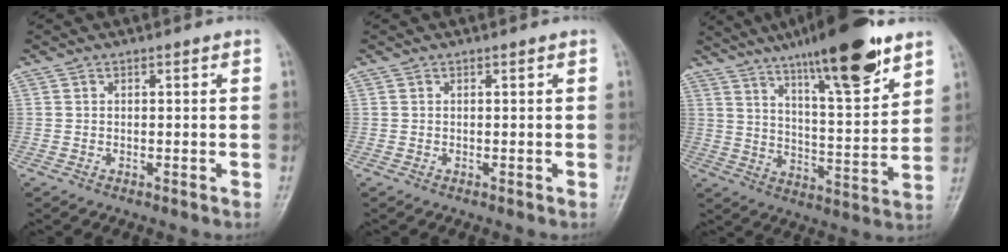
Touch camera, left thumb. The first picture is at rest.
{"total": 0.0}
{"total": 19.7, "force": [13.2, 3.7, 14.1], "torque": [-0.197, -0.062, 0.211]}